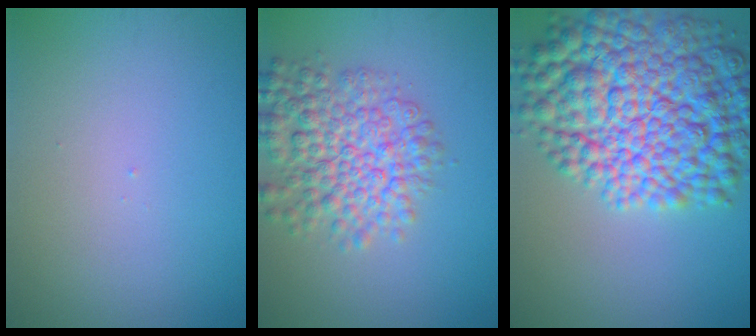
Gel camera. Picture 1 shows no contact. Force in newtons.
{"total": 6.9, "press": 6.9, "slide": 0.2}
{"total": 13.7, "press": 13.7, "slide": 0.1}